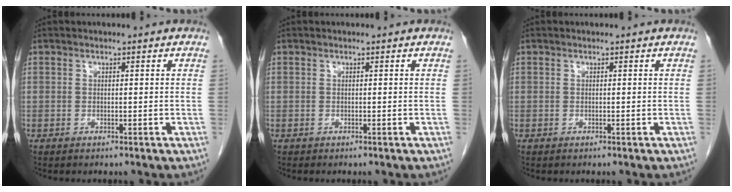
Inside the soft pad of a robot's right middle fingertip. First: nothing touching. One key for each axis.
{"total": 0.0}
{"total": 0.0}